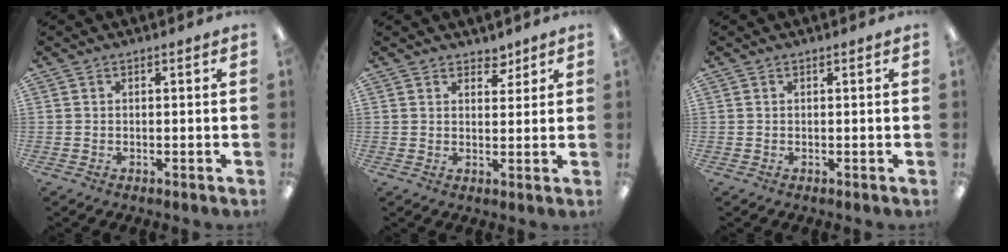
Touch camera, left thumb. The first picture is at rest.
{"total": 3.7, "force": [3.0, 1.9, 0.7], "torque": [0.004, -0.019, 0.052]}
{"total": 0.0}